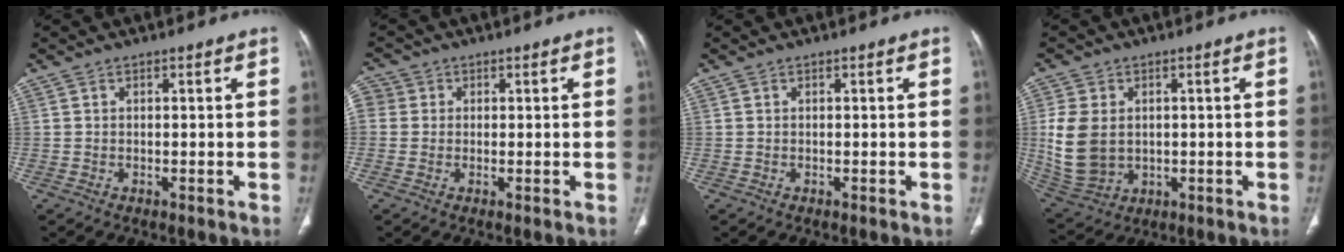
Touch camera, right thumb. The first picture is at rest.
{"total": 4.3, "force": [0.6, 4.1, 1.4], "torque": [-0.024, 0.014, 0.009]}
{"total": 0.0}
{"total": 11.1, "force": [0.7, 8.3, 7.3], "torque": [-0.145, -0.005, 0.034]}